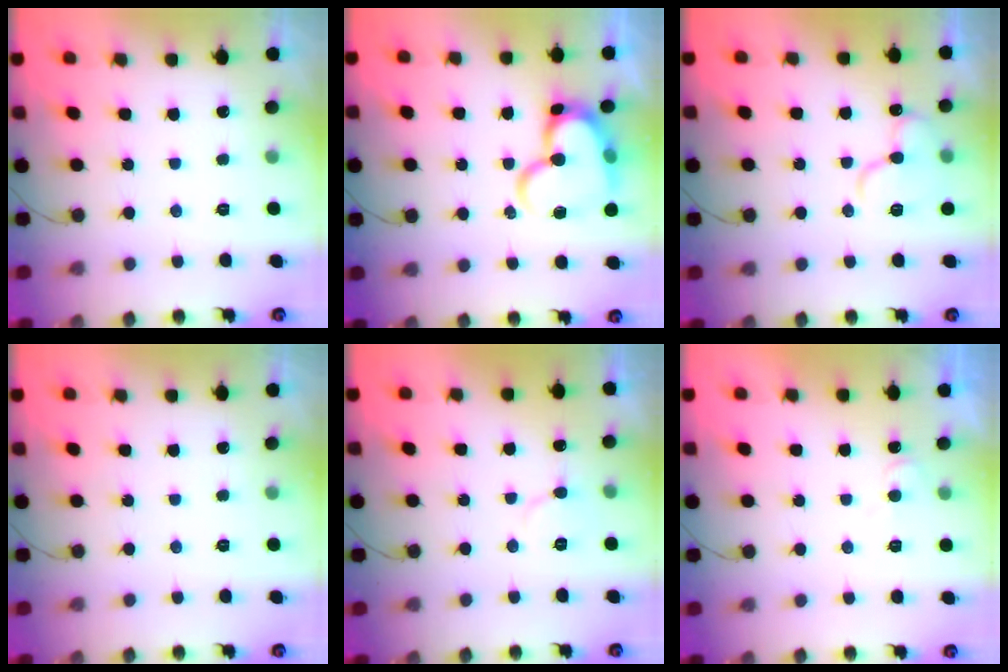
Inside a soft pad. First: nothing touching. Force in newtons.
{"total": 18.2, "press": 18.1, "slide": 1.8}
{"total": 12.8, "press": 12.7, "slide": 1.6}
{"total": 0.0}
{"total": 7.0, "press": 7.0, "slide": 0.6}
{"total": 4.3, "press": 4.2, "slide": 0.5}